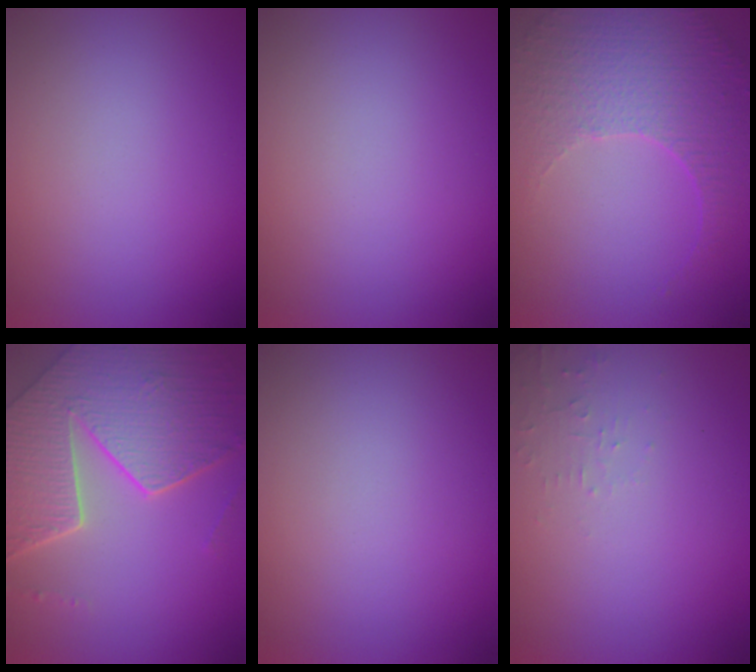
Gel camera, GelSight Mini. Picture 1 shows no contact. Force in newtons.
{"total": 0.0}
{"total": 5.1, "press": 3.7, "slide": 3.6}
{"total": 8.2, "press": 5.8, "slide": 5.8}
{"total": 0.0}
{"total": 1.2, "press": 1.2, "slide": 0.3}